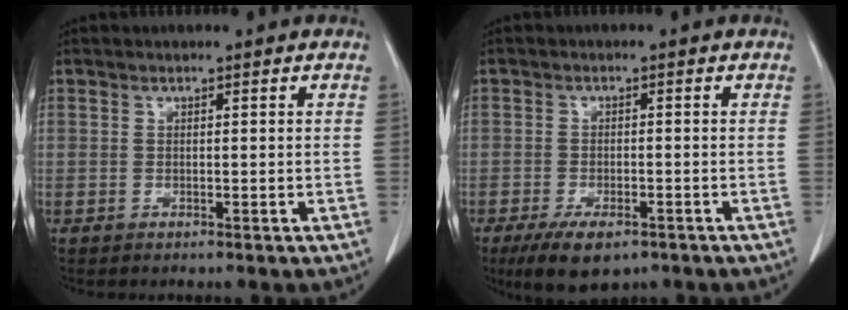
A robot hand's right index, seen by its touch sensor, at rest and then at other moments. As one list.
[{"total": 7.0, "force": [-4.7, 2.8, 4.3], "torque": [-0.076, -0.009, -0.076]}]